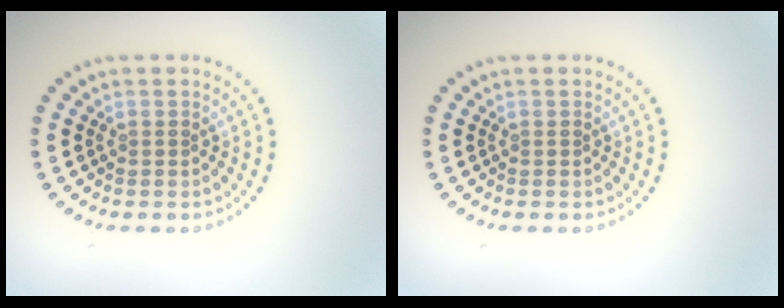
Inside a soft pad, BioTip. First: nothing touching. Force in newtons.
{"total": 0.0}